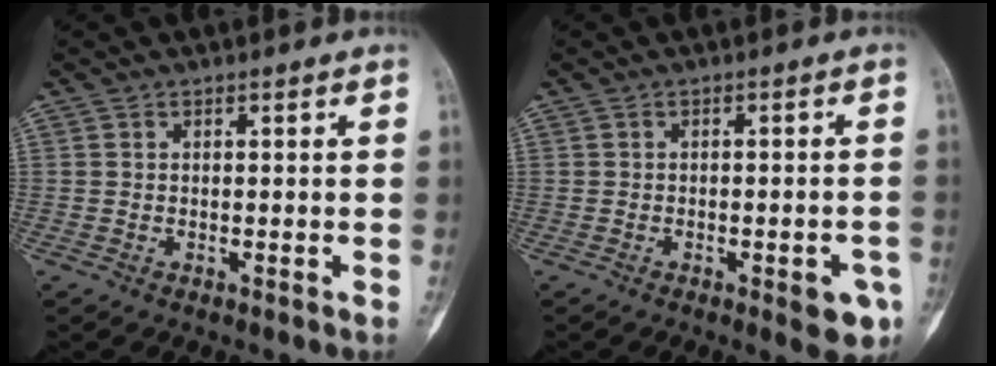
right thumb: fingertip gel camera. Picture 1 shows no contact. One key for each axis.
{"total": 5.5, "fx": -2.4, "fy": 2.1, "fz": 4.5, "tx": -0.039, "ty": 0.009, "tz": -0.023}